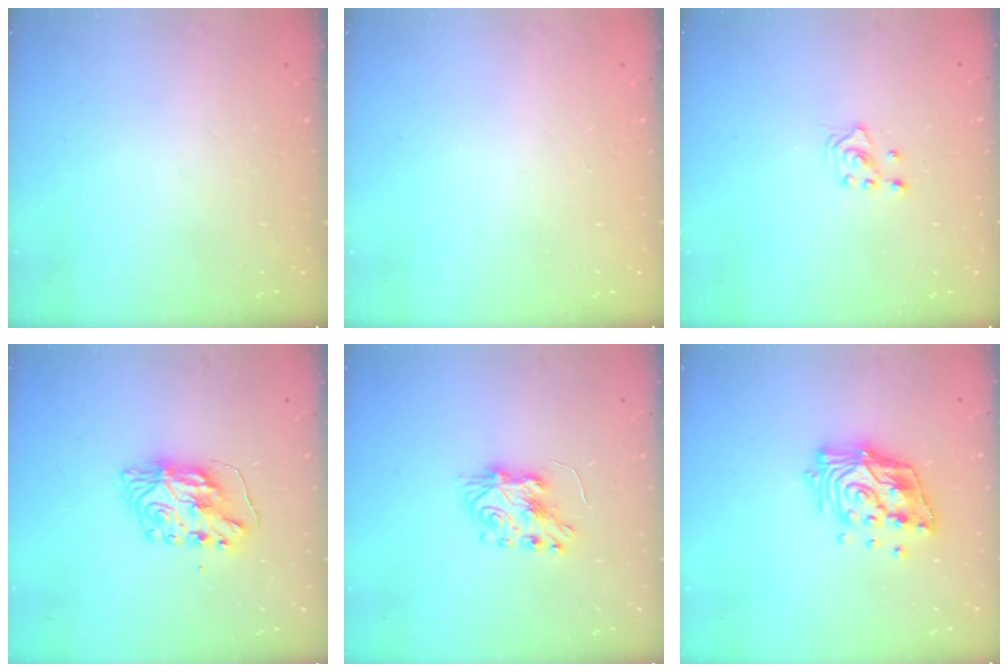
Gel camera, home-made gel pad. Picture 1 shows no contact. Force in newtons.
{"total": 0.0}
{"total": 1.8, "press": 1.8, "slide": 0.2}
{"total": 8.3, "press": 8.3, "slide": 0.8}
{"total": 7.7, "press": 7.7, "slide": 0.5}
{"total": 15.4, "press": 15.3, "slide": 1.6}